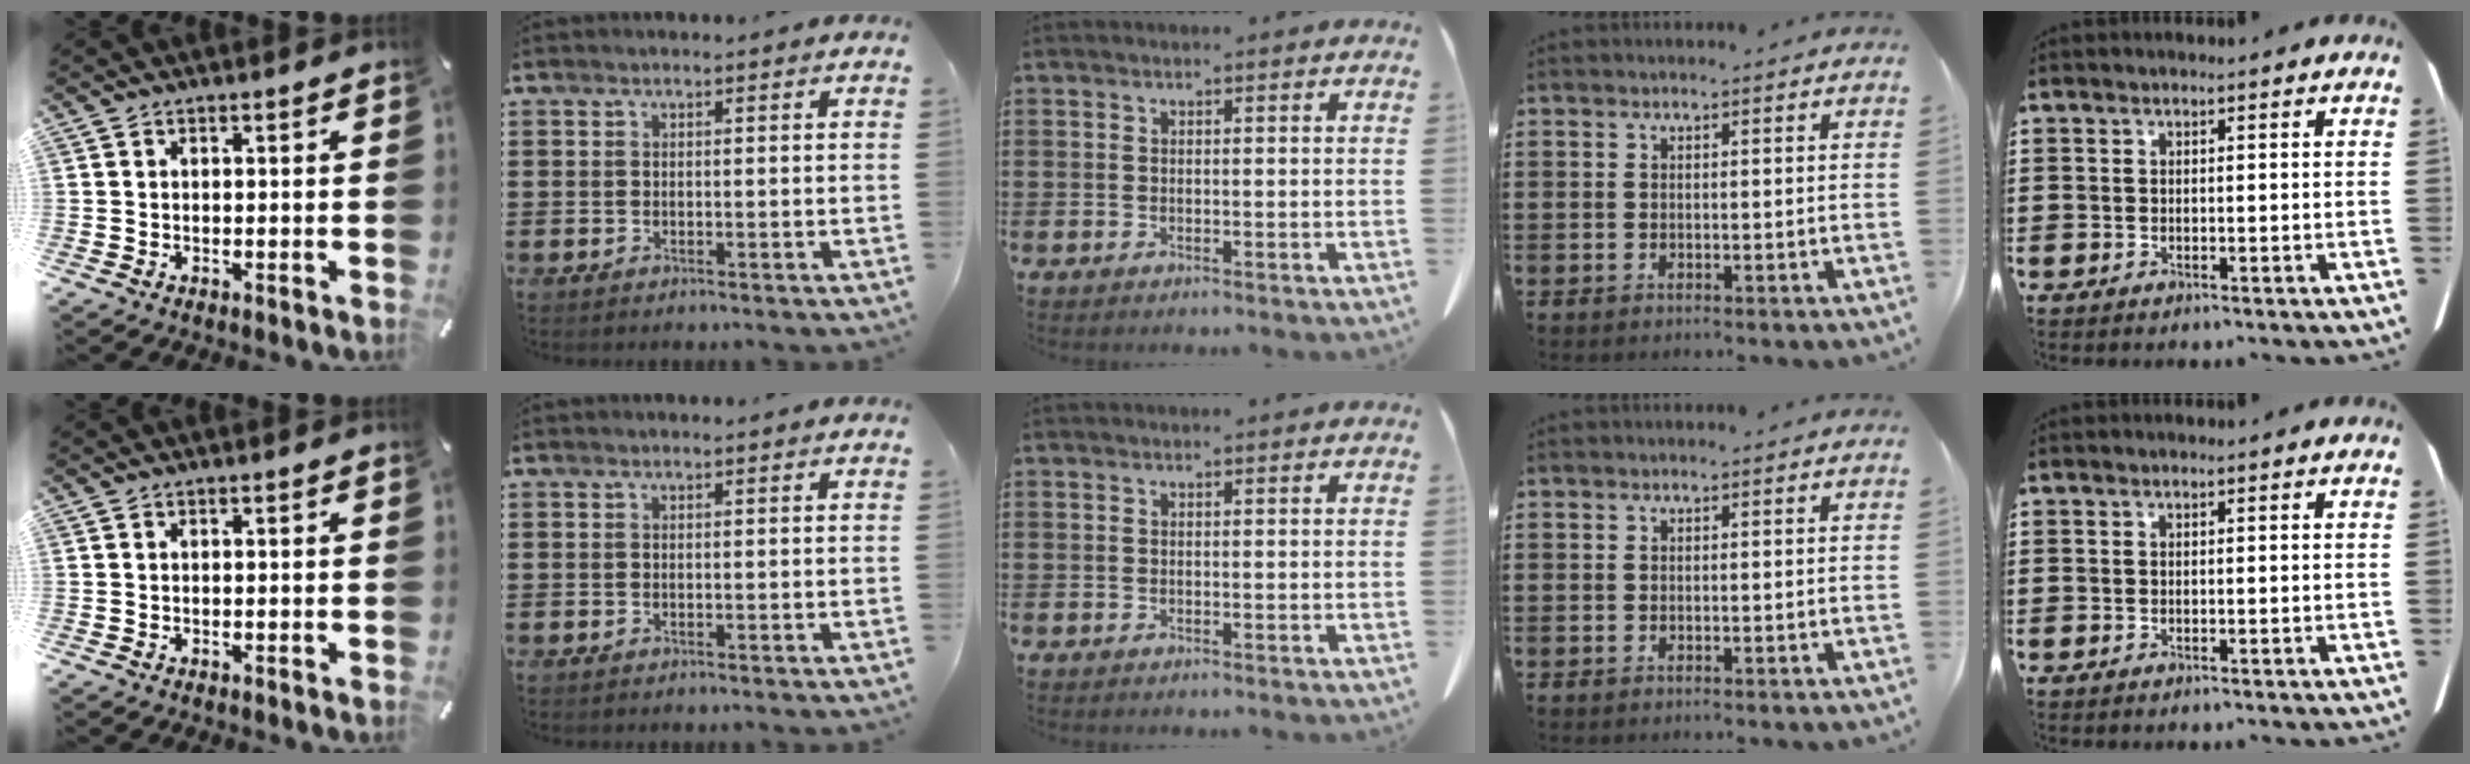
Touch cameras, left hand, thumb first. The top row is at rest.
{}